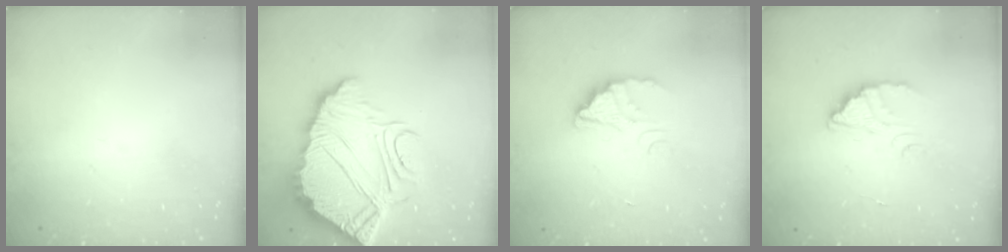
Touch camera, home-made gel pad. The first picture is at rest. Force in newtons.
{"total": 15.5, "press": 15.4, "slide": 1.1}
{"total": 2.4, "press": 2.4, "slide": 0.0}
{"total": 2.4, "press": 2.4, "slide": 0.1}